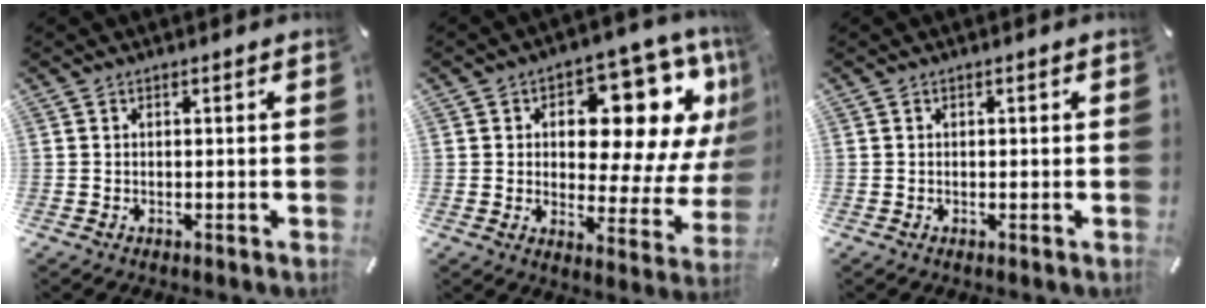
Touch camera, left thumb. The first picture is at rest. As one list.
[{"total": 17.8, "force": [8.8, 9.5, 12.2], "torque": [-0.144, -0.076, 0.140]}, {"total": 0.0}]